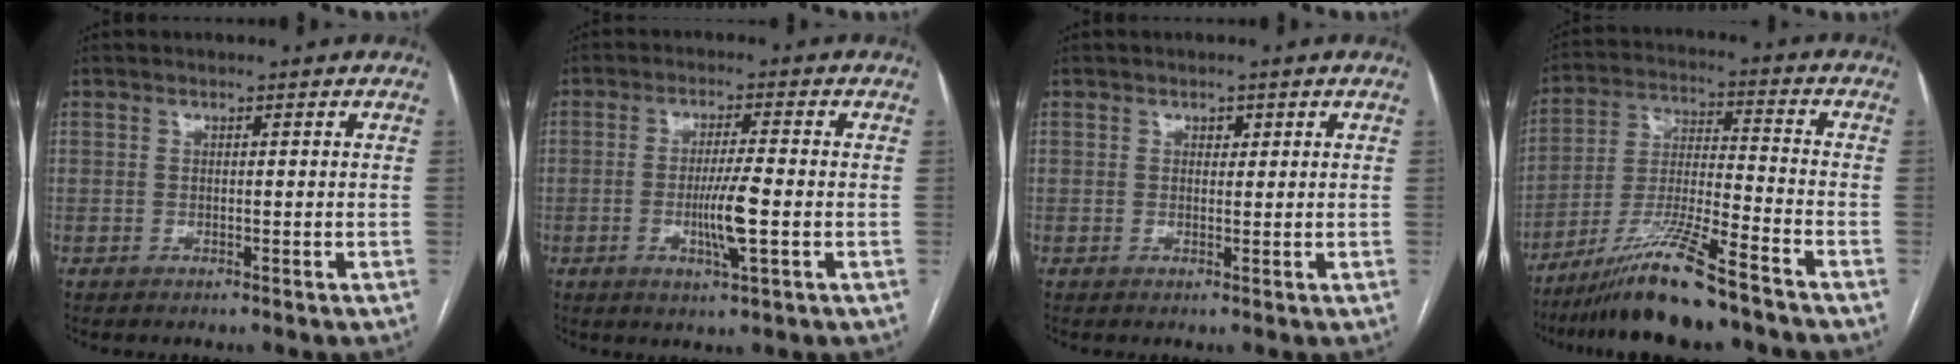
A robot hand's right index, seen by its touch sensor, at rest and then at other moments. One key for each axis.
{"total": 6.3, "fx": -1.4, "fy": 0.1, "fz": 6.2, "tx": -0.115, "ty": -0.012, "tz": -0.024}
{"total": 1.1, "fx": 0.5, "fy": 0.8, "fz": 0.6, "tx": -0.006, "ty": 0.000, "tz": 0.007}
{"total": 12.9, "fx": -9.9, "fy": 0.2, "fz": 8.3, "tx": -0.160, "ty": -0.021, "tz": -0.180}